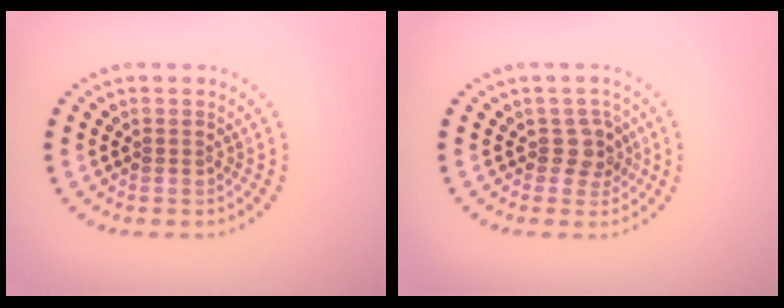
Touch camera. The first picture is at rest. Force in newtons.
{"total": 2.1, "press": 1.8, "slide": 1.2}